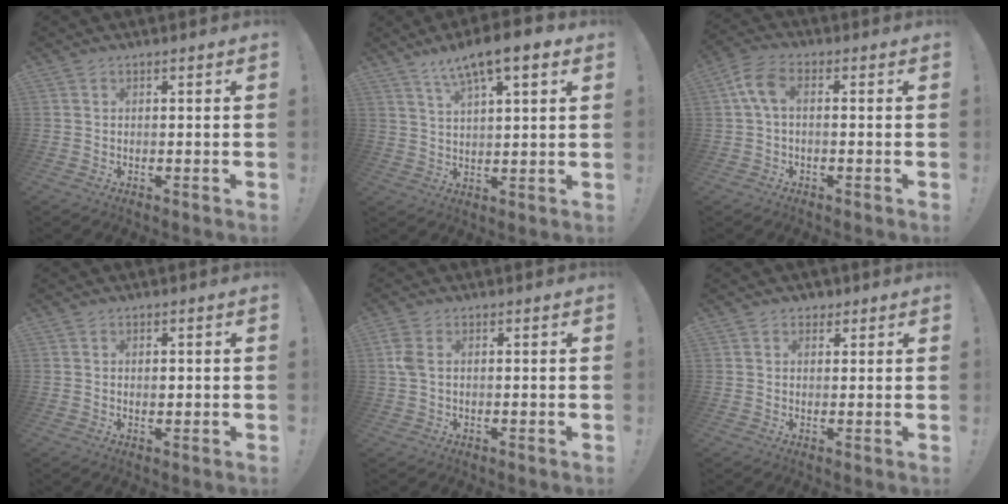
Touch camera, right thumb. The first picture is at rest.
{"total": 9.6, "force": [6.3, 2.2, 6.9], "torque": [-0.117, -0.029, 0.109]}
{"total": 6.7, "force": [0.9, 3.5, 5.6], "torque": [-0.122, 0.006, 0.021]}
{"total": 1.1, "force": [-0.1, 0.8, 0.7], "torque": [-0.004, 0.001, -0.004]}
{"total": 3.6, "force": [0.8, 2.1, 2.9], "torque": [-0.060, 0.002, 0.013]}
{"total": 2.9, "force": [1.6, 2.1, 1.0], "torque": [-0.007, -0.004, 0.028]}